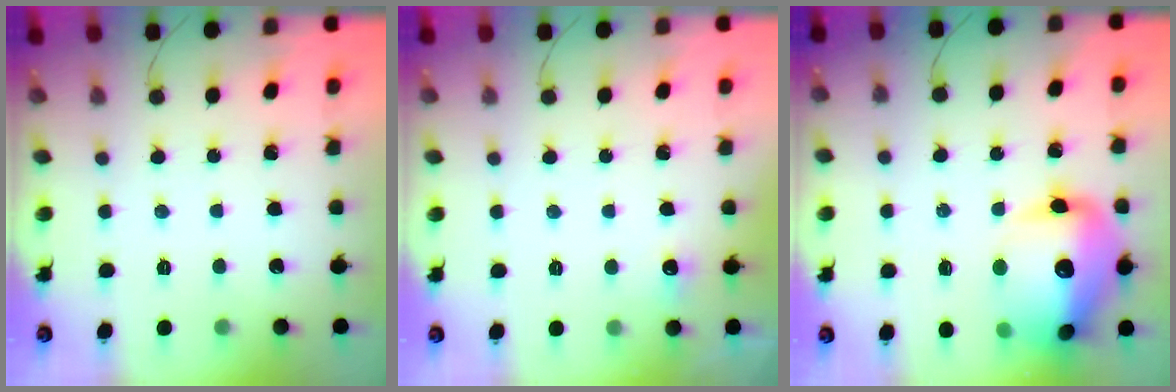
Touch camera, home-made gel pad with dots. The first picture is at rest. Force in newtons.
{"total": 4.1, "press": 3.9, "slide": 1.4}
{"total": 21.2, "press": 20.9, "slide": 3.4}